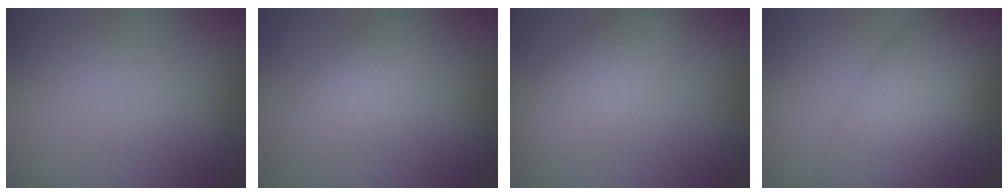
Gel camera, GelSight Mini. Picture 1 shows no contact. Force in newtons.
{"total": 2.2, "press": 2.2, "slide": 0.2}
{"total": 2.8, "press": 2.8, "slide": 0.1}
{"total": 7.6, "press": 7.6, "slide": 0.2}